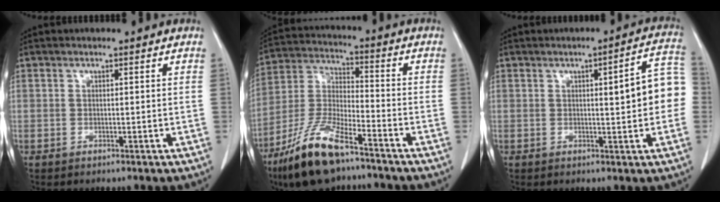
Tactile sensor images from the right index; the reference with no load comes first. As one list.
[{"total": 13.9, "force": [-9.5, 3.3, 9.6], "torque": [-0.205, -0.021, -0.179]}, {"total": 8.4, "force": [0.2, 1.4, 8.3], "torque": [-0.096, 0.026, -0.002]}]